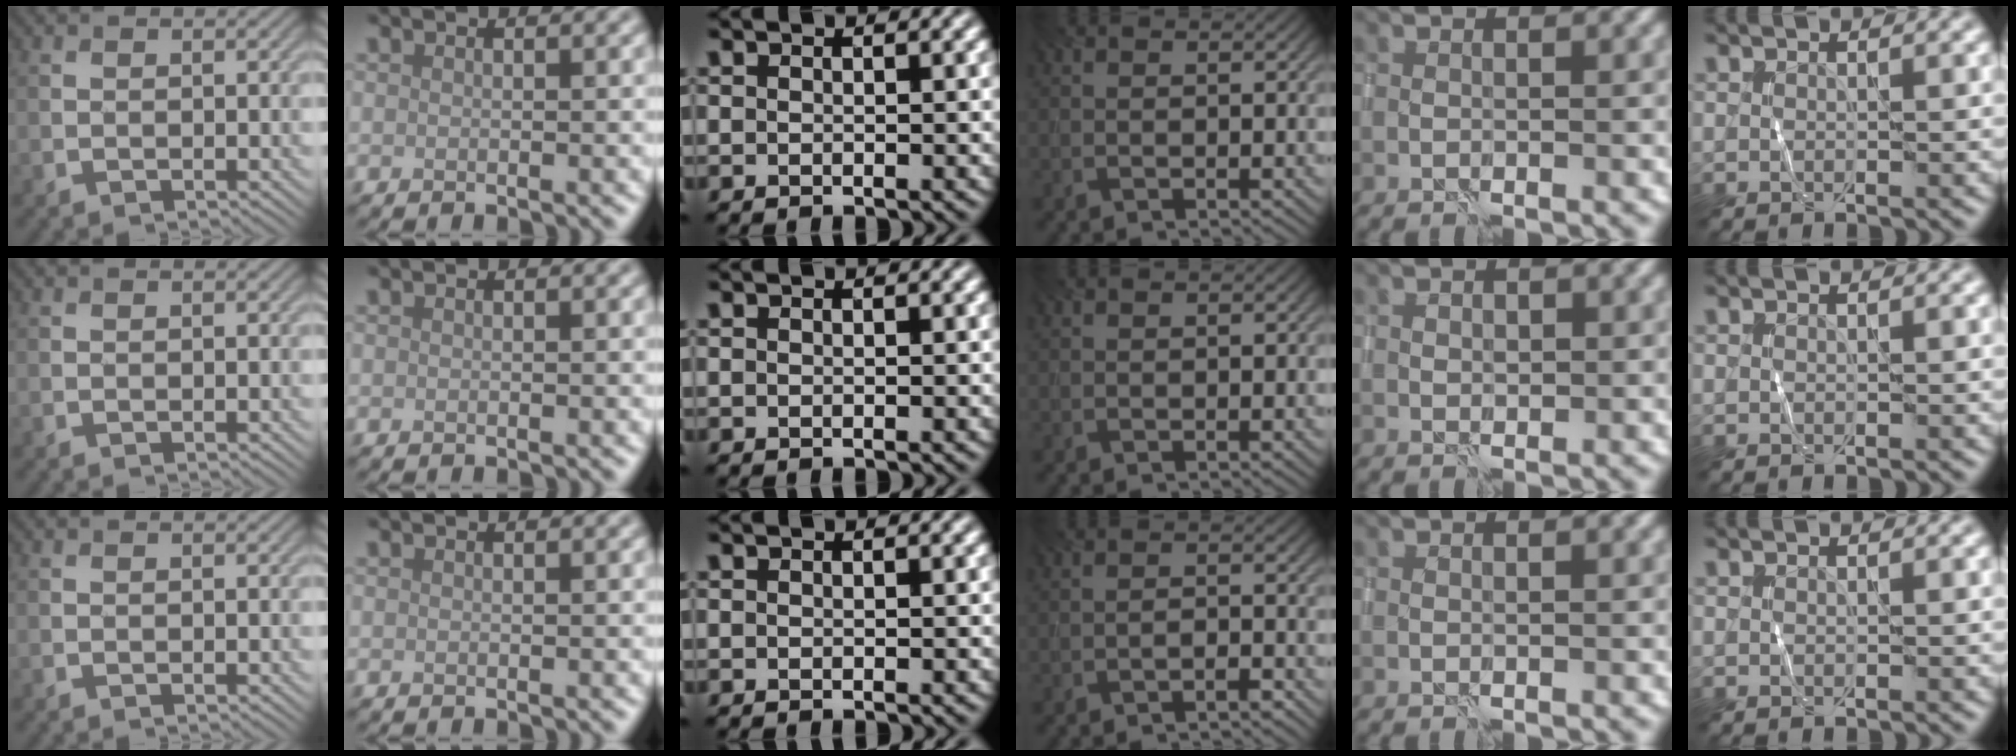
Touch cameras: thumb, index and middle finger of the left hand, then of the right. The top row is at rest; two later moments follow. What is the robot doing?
{"motion": "wrap", "object": "sponge"}